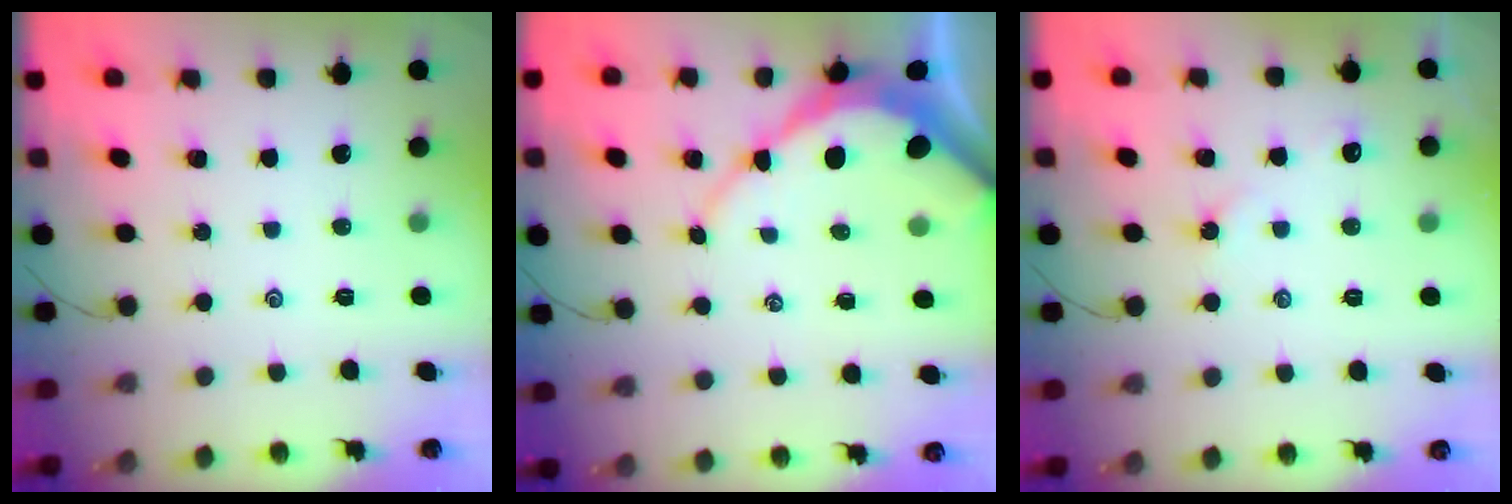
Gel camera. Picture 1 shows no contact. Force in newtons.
{"total": 8.5, "press": 8.4, "slide": 0.9}
{"total": 3.0, "press": 2.9, "slide": 0.4}